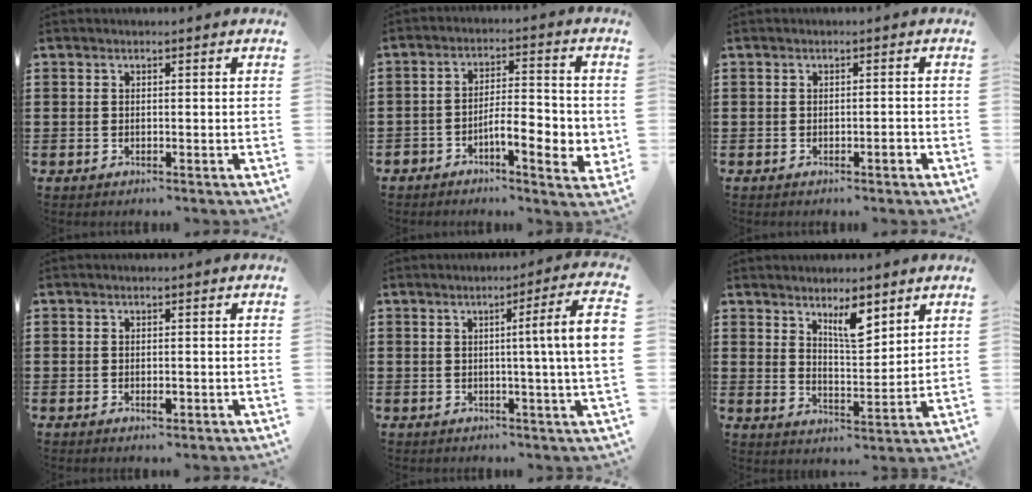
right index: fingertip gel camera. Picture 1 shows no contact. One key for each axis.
{"total": 6.5, "fx": -2.6, "fy": 2.2, "fz": 5.5, "tx": -0.086, "ty": -0.003, "tz": -0.048}
{"total": 1.4, "fx": -0.9, "fy": 0.3, "fz": 1.0, "tx": -0.018, "ty": -0.002, "tz": -0.017}
{"total": 1.2, "fx": -0.3, "fy": 0.5, "fz": 1.0, "tx": -0.019, "ty": -0.002, "tz": -0.006}
{"total": 7.8, "fx": 0.8, "fy": -0.9, "fz": 7.7, "tx": -0.124, "ty": -0.015, "tz": 0.006}
{"total": 6.0, "fx": 4.4, "fy": 1.9, "fz": 3.7, "tx": -0.058, "ty": -0.015, "tz": 0.072}